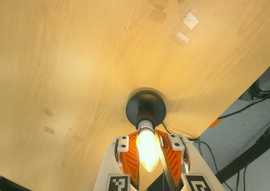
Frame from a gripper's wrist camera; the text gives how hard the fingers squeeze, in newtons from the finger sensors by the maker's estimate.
{"total": 25.7, "left": 24.0, "right": 27.4}